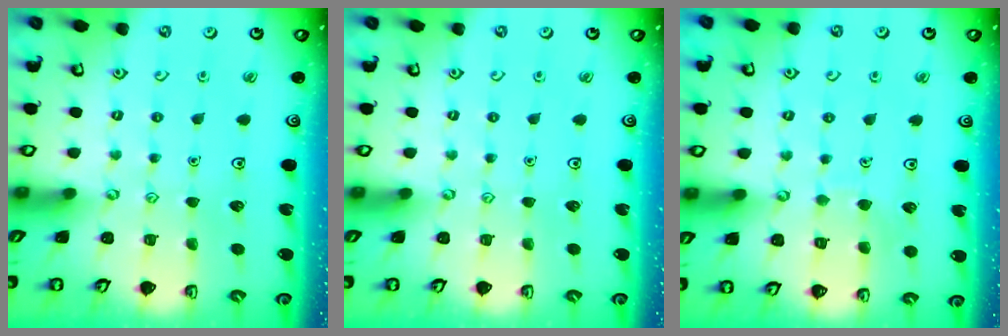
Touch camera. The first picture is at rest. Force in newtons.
{"total": 0.0}
{"total": 4.7, "press": 4.7, "slide": 0.4}